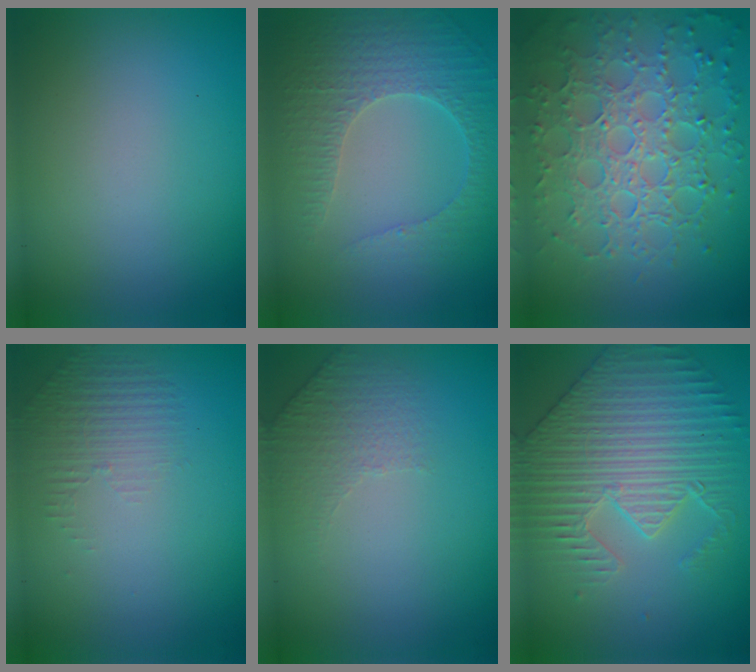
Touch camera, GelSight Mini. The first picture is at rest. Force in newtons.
{"total": 4.2, "press": 3.2, "slide": 2.7}
{"total": 8.0, "press": 5.7, "slide": 5.6}
{"total": 1.4, "press": 0.3, "slide": 1.4}
{"total": 1.5, "press": 1.0, "slide": 1.1}
{"total": 5.0, "press": 4.9, "slide": 1.3}